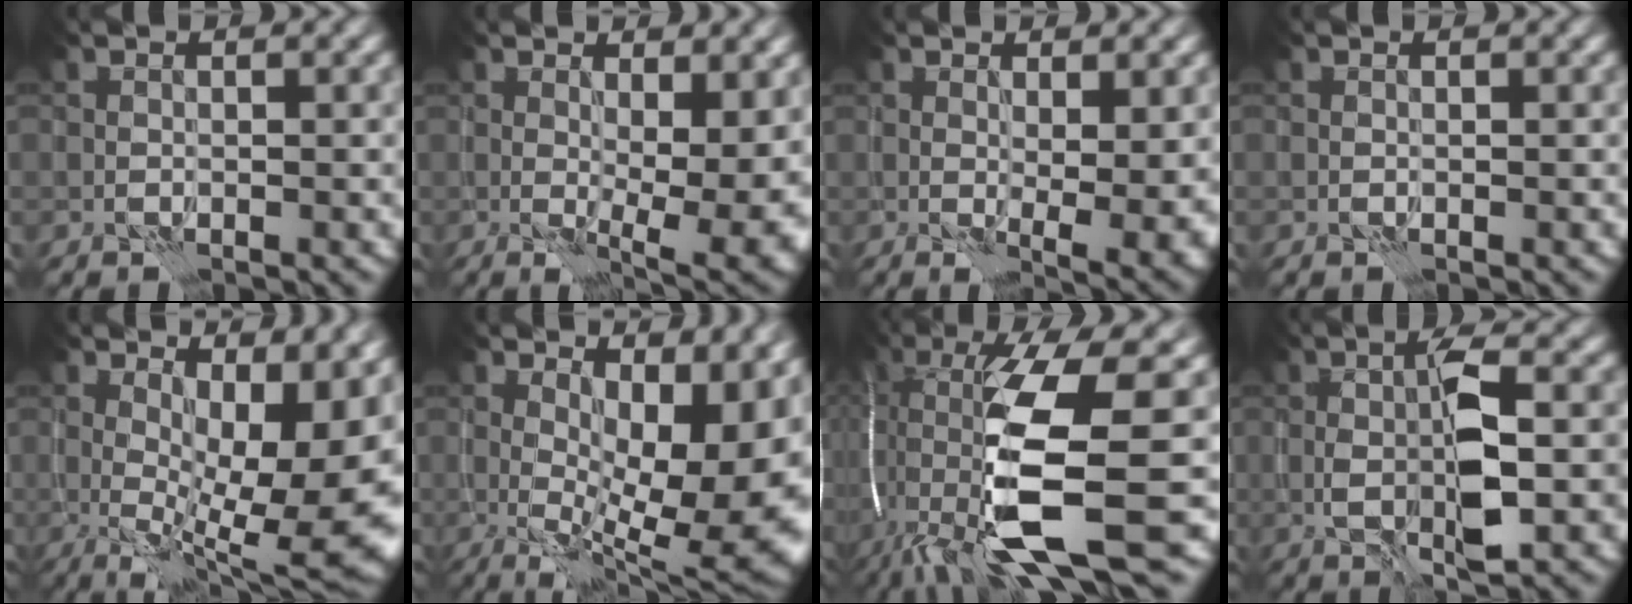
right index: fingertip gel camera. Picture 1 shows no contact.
{"total": 7.5, "force": [-0.3, 2.7, 6.9], "torque": [-0.102, -0.018, 0.003]}
{"total": 5.5, "force": [-0.4, 1.6, 5.3], "torque": [-0.074, -0.018, 0.002]}
{"total": 0.0}
{"total": 13.5, "force": [1.5, 5.3, 12.3], "torque": [-0.151, -0.009, 0.043]}
{"total": 13.7, "force": [2.0, 5.7, 12.3], "torque": [-0.148, -0.010, 0.047]}
{"total": 13.8, "force": [-3.6, 3.0, 13.0], "torque": [-0.254, -0.011, -0.055]}
{"total": 5.8, "force": [0.0, 1.9, 5.5], "torque": [-0.108, -0.002, 0.001]}